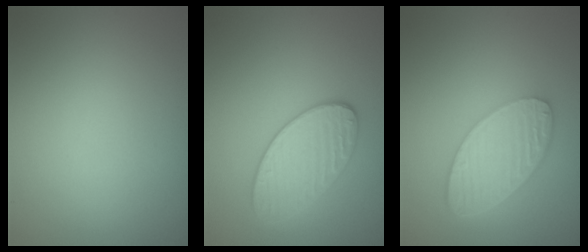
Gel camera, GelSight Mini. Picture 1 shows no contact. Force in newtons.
{"total": 3.5, "press": 3.5, "slide": 0.3}
{"total": 5.8, "press": 4.4, "slide": 3.8}